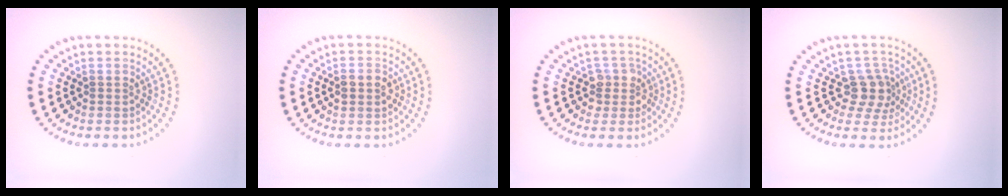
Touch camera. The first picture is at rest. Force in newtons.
{"total": 2.3, "press": 2.3, "slide": 0.1}
{"total": 2.1, "press": 1.6, "slide": 1.3}
{"total": 2.7, "press": 2.1, "slide": 1.7}